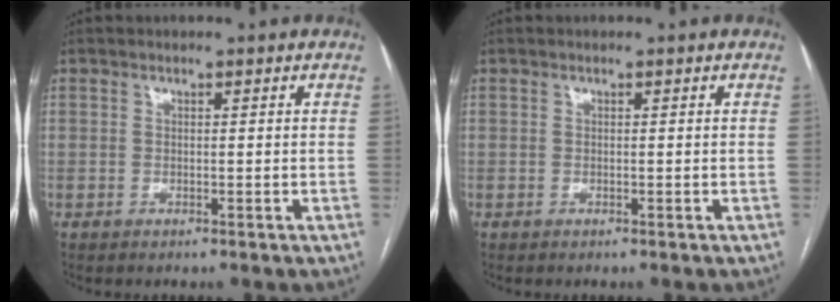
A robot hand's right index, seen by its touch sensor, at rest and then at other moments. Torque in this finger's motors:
{"motor_torque": [0.00, 0.00, 0.00, 0.00]}